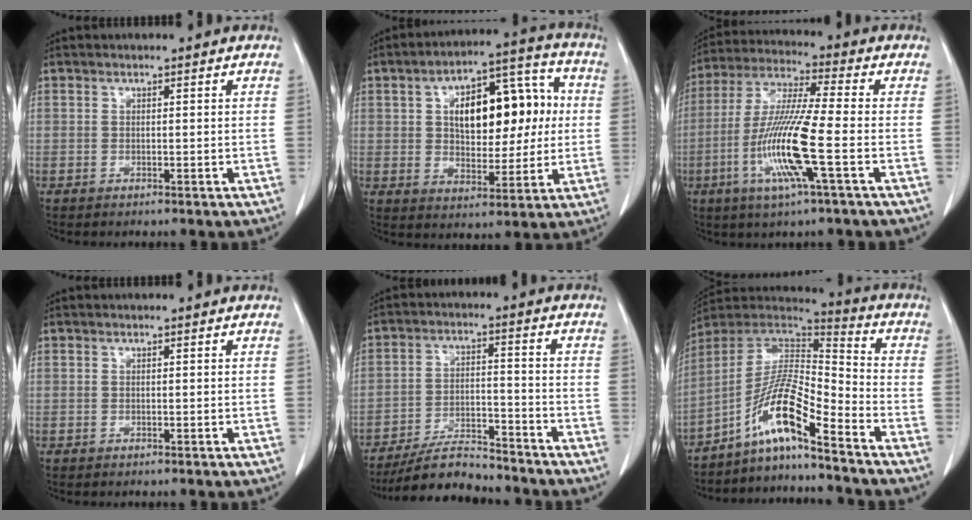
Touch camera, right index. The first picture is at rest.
{"total": 16.2, "force": [2.5, 8.0, 13.8], "torque": [-0.216, 0.040, 0.045]}
{"total": 13.3, "force": [-3.9, -0.2, 12.7], "torque": [-0.263, -0.012, -0.083]}
{"total": 0.0}
{"total": 9.7, "force": [-9.0, 1.5, 3.2], "torque": [-0.054, -0.008, -0.159]}
{"total": 11.3, "force": [-7.7, 0.4, 8.2], "torque": [-0.153, 0.015, -0.144]}